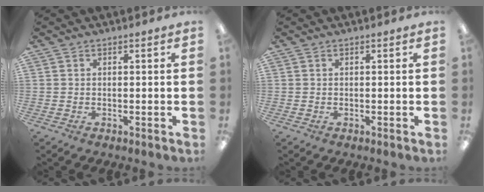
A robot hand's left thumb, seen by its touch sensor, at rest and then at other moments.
{"total": 0.0}